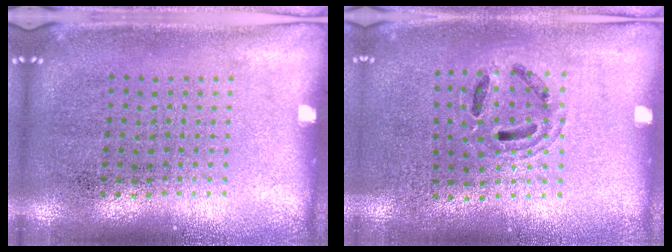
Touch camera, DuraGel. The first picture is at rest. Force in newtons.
{"total": 0.9, "press": 0.9, "slide": 0.1}